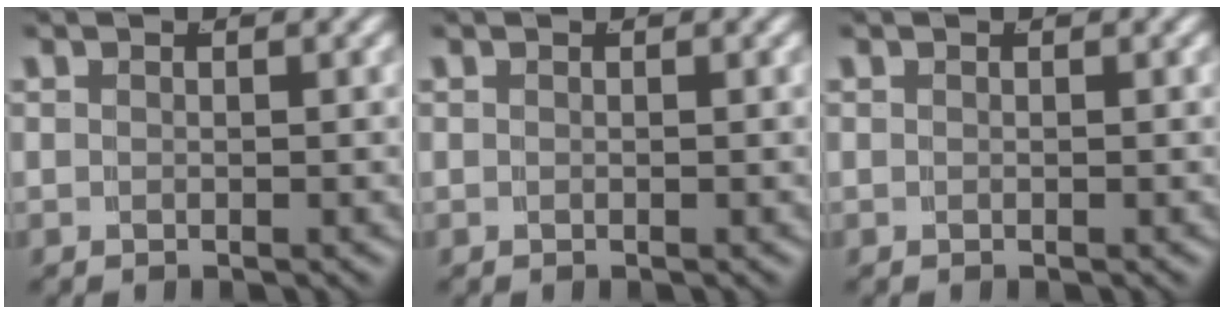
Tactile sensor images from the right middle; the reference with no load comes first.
{"total": 0.0}
{"total": 0.0}